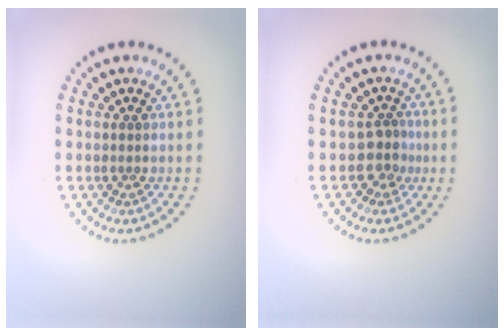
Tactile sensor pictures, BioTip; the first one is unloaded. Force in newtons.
{"total": 2.2, "press": 1.7, "slide": 1.4}